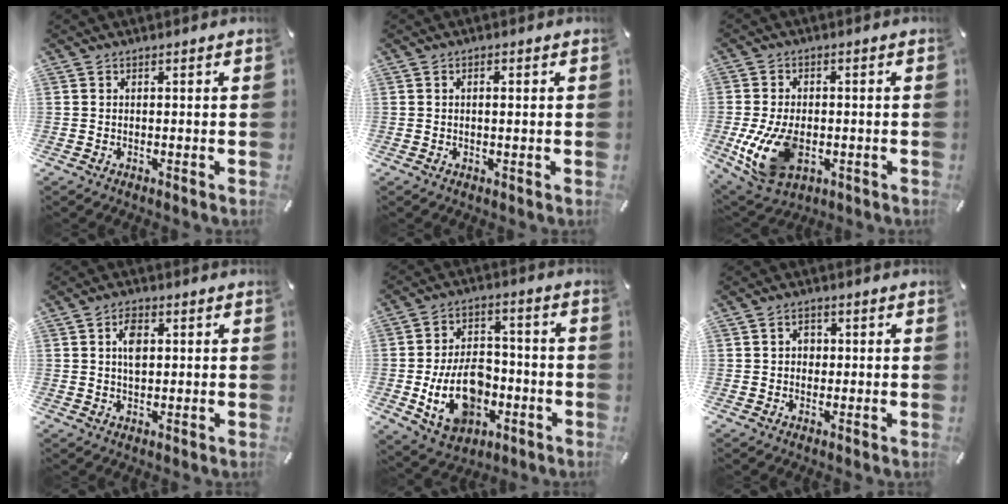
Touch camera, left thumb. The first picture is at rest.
{"total": 1.6, "force": [0.1, 0.6, 1.4], "torque": [-0.028, 0.003, 0.001]}
{"total": 13.0, "force": [-2.8, 8.5, 9.4], "torque": [-0.205, -0.005, -0.047]}
{"total": 4.7, "force": [1.0, 2.8, 3.7], "torque": [-0.063, 0.004, 0.011]}
{"total": 15.7, "force": [-4.3, 10.7, 10.7], "torque": [-0.187, 0.024, -0.071]}
{"total": 3.0, "force": [0.2, 2.4, 1.7], "torque": [-0.018, 0.002, -0.003]}